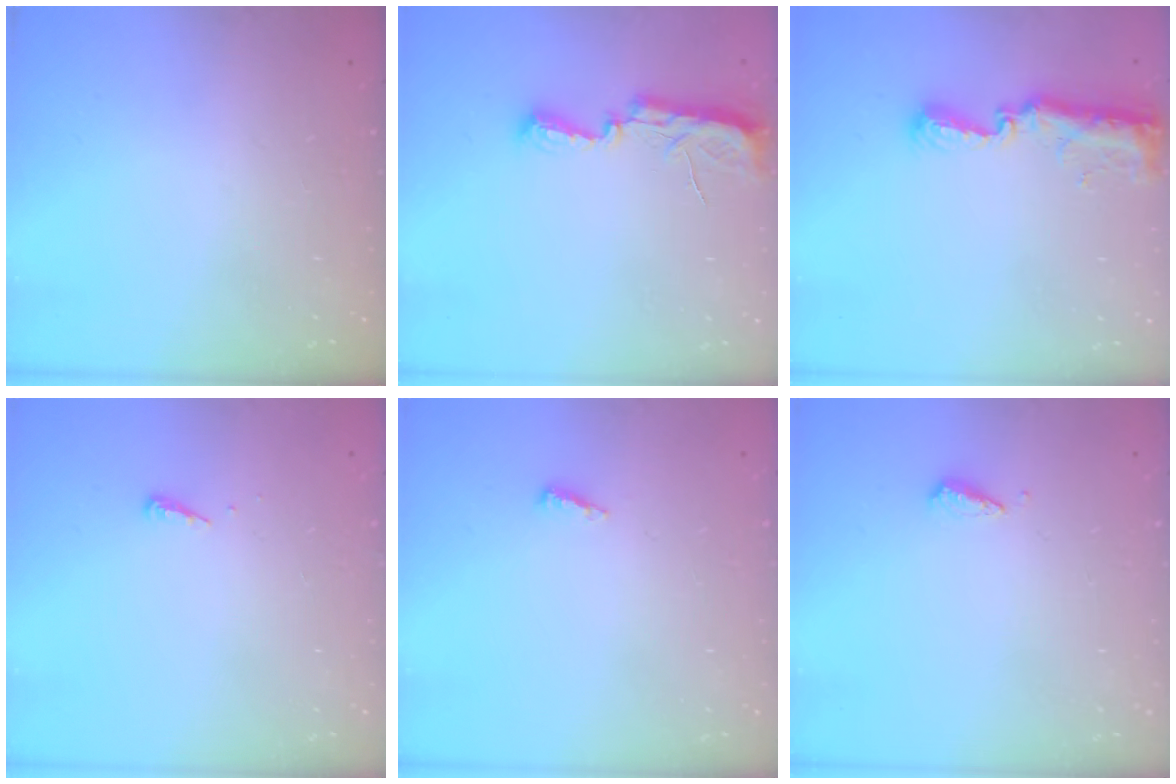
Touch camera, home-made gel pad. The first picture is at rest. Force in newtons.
{"total": 7.9, "press": 7.8, "slide": 0.8}
{"total": 8.9, "press": 8.9, "slide": 0.8}
{"total": 3.9, "press": 3.9, "slide": 0.5}
{"total": 2.5, "press": 2.5, "slide": 0.2}
{"total": 3.0, "press": 3.0, "slide": 0.2}